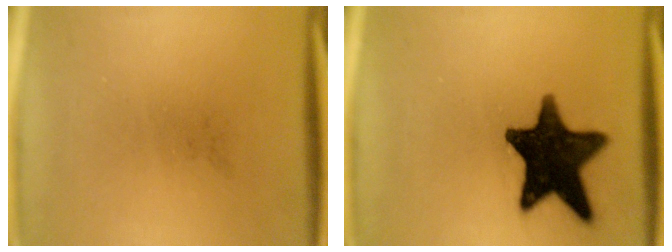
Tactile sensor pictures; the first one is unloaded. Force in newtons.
{"total": 16.2}